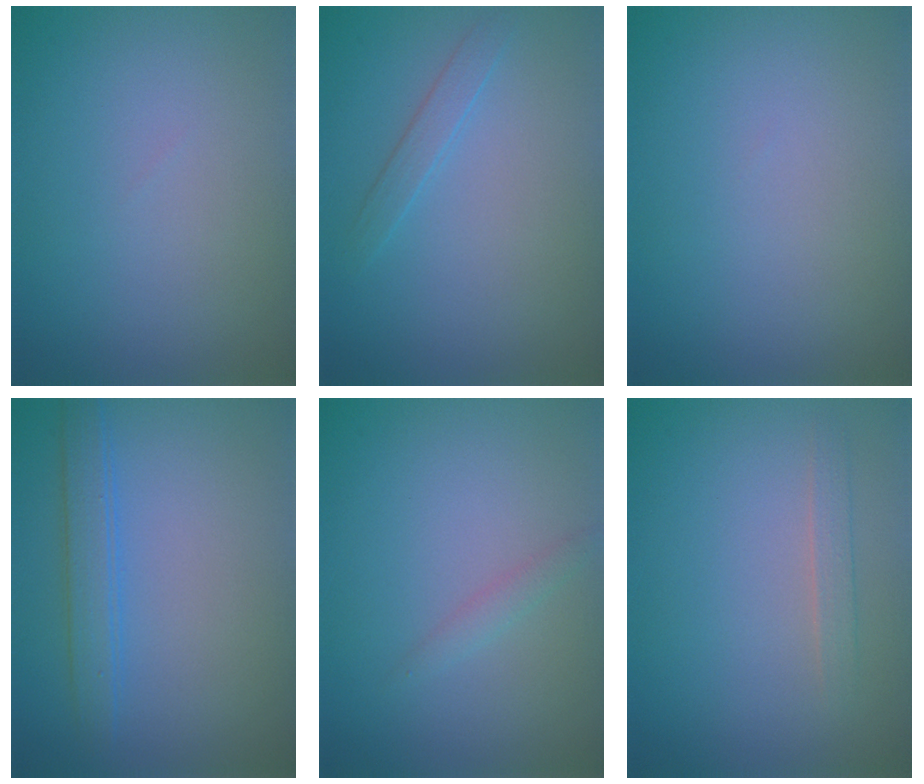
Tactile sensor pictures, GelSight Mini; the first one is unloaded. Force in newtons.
{"total": 1.3, "press": 1.3, "slide": 0.0}
{"total": 0.0}
{"total": 2.0, "press": 2.0, "slide": 0.1}
{"total": 0.9, "press": 0.9, "slide": 0.0}
{"total": 1.2, "press": 1.2, "slide": 0.1}